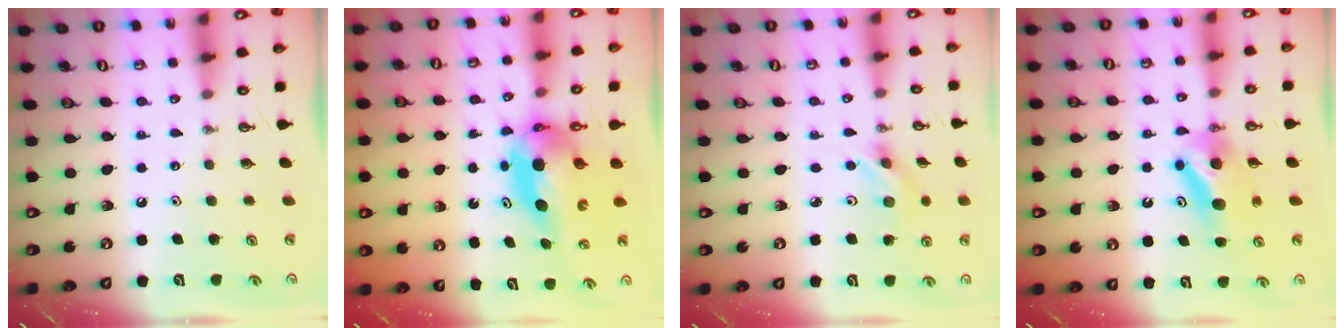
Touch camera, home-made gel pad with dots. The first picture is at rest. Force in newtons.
{"total": 7.1, "press": 7.1, "slide": 0.7}
{"total": 3.2, "press": 3.1, "slide": 0.4}
{"total": 8.0, "press": 5.9, "slide": 5.4}